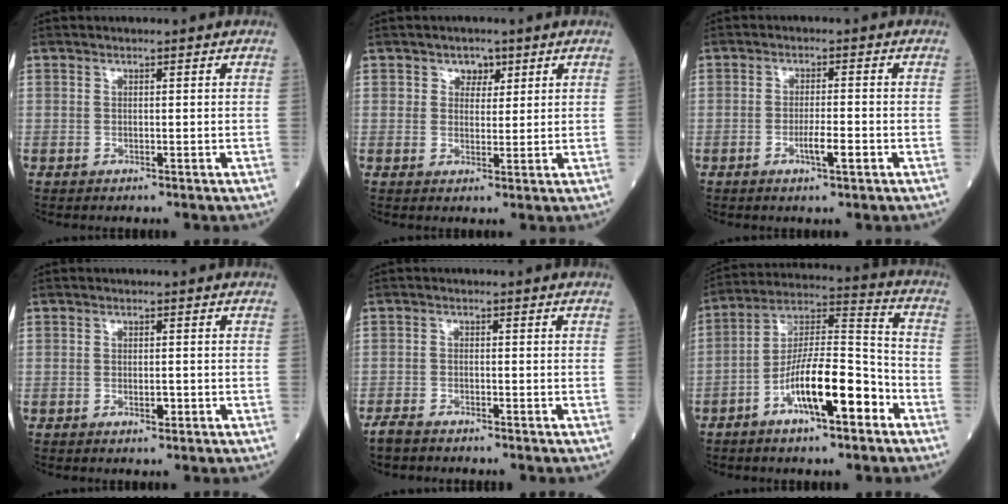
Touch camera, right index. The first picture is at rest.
{"total": 2.9, "force": [1.6, 2.2, 1.1], "torque": [-0.007, 0.000, 0.022]}
{"total": 3.3, "force": [-1.3, 0.3, 3.0], "torque": [-0.051, -0.001, -0.022]}
{"total": 1.4, "force": [-0.5, 0.5, 1.2], "torque": [-0.020, -0.001, -0.007]}
{"total": 3.0, "force": [-2.7, 0.8, 1.1], "torque": [-0.024, -0.005, -0.046]}
{"total": 13.5, "force": [-6.2, 3.0, 11.7], "torque": [-0.210, 0.012, -0.109]}